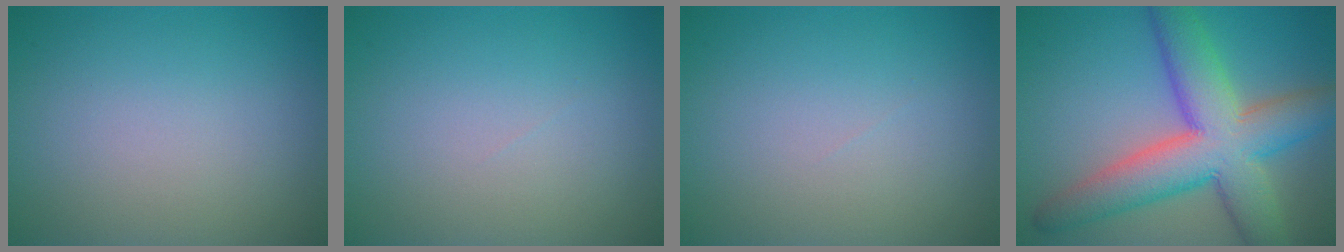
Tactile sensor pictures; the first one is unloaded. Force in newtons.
{"total": 0.0}
{"total": 0.0}
{"total": 10.2, "press": 10.2, "slide": 0.6}